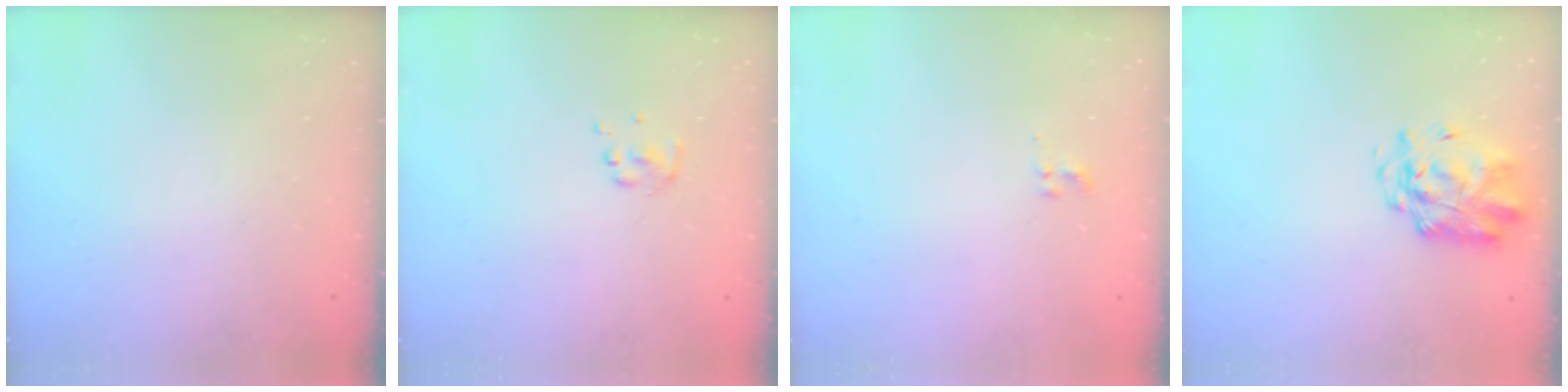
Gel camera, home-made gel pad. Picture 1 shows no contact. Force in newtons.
{"total": 2.3, "press": 2.3, "slide": 0.4}
{"total": 1.5, "press": 1.3, "slide": 0.9}
{"total": 2.9, "press": 2.8, "slide": 0.7}